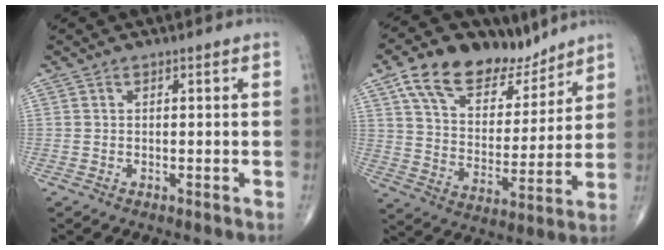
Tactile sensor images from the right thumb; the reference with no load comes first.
{"total": 17.6, "force": [12.1, 9.4, 8.6], "torque": [-0.103, -0.043, 0.212]}